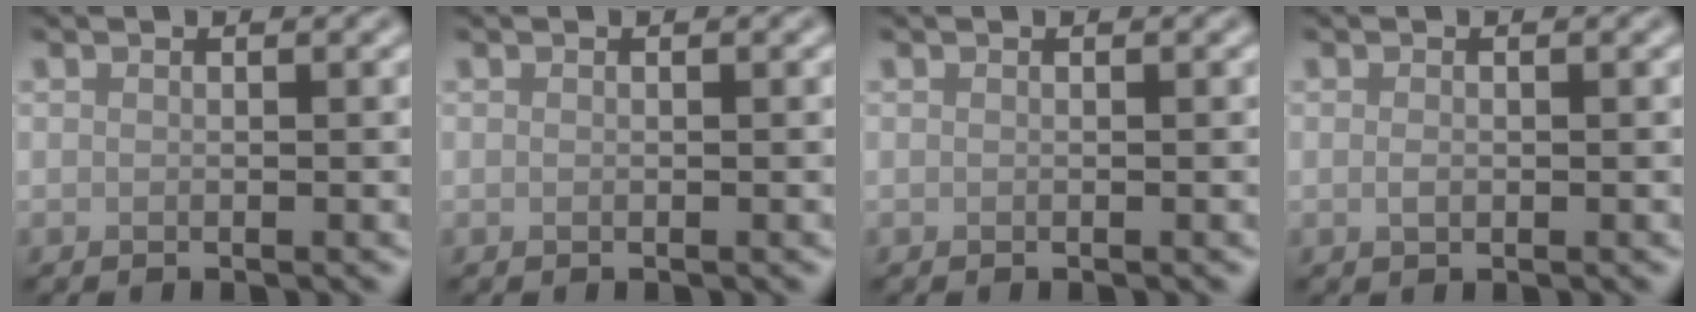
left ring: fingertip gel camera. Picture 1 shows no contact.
{"total": 0.0}
{"total": 0.0}
{"total": 0.7, "force": [0.0, 0.4, 0.5], "torque": [-0.013, -0.001, 0.000]}